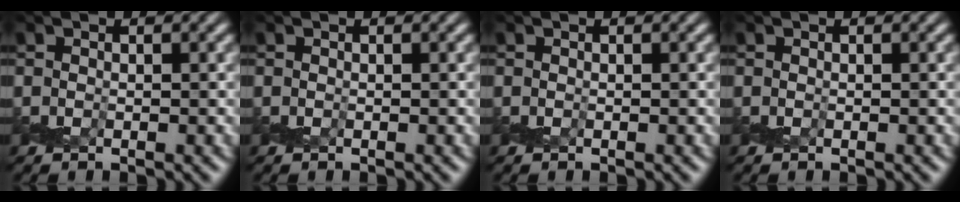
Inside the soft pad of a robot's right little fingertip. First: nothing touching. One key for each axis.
{"total": 0.0}
{"total": 0.0}
{"total": 0.0}